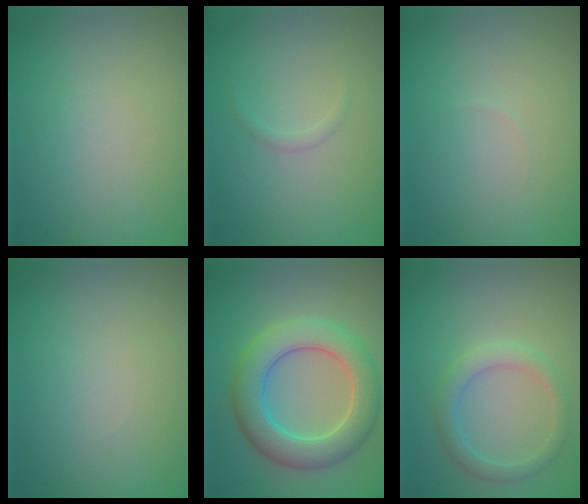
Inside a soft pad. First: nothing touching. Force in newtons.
{"total": 0.6, "press": 0.6, "slide": 0.1}
{"total": 0.0}
{"total": 0.0}
{"total": 6.9, "press": 6.9, "slide": 0.3}
{"total": 2.4, "press": 2.4, "slide": 0.1}